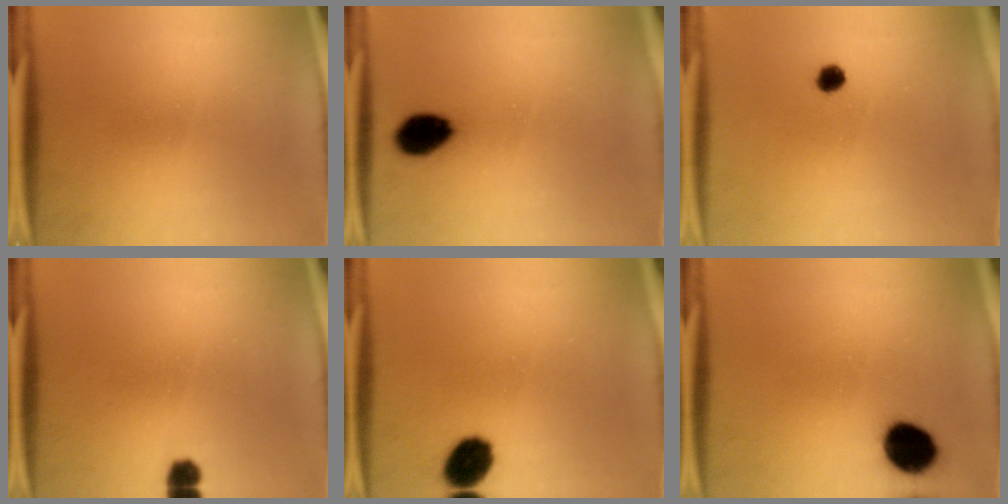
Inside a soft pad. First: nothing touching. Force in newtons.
{"total": 8.5}
{"total": 1.8}
{"total": 2.6}
{"total": 8.4}
{"total": 9.2}